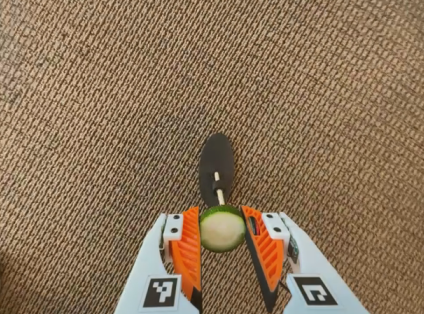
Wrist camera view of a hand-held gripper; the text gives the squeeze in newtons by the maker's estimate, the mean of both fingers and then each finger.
{"total": 8.4, "left": 8.8, "right": 8.1}